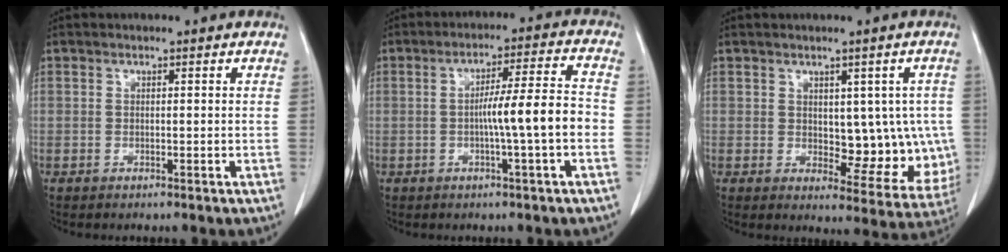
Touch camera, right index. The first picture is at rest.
{"total": 8.7, "force": [-1.7, -0.4, 8.5], "torque": [-0.132, 0.014, -0.029]}
{"total": 9.8, "force": [0.4, 5.1, 8.4], "torque": [-0.081, 0.002, 0.020]}